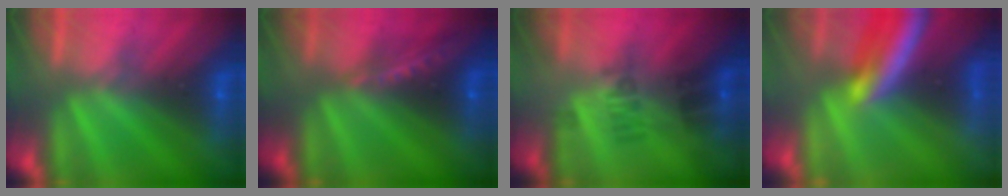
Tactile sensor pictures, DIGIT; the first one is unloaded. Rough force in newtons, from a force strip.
{"total": 3.9}
{"total": 2.3}
{"total": 9.8}